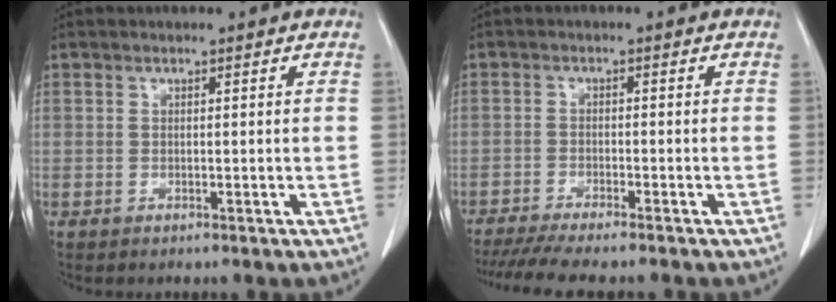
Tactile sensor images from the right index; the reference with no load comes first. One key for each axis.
{"total": 9.8, "fx": -8.4, "fy": 0.6, "fz": 4.9, "tx": -0.064, "ty": -0.018, "tz": -0.130}